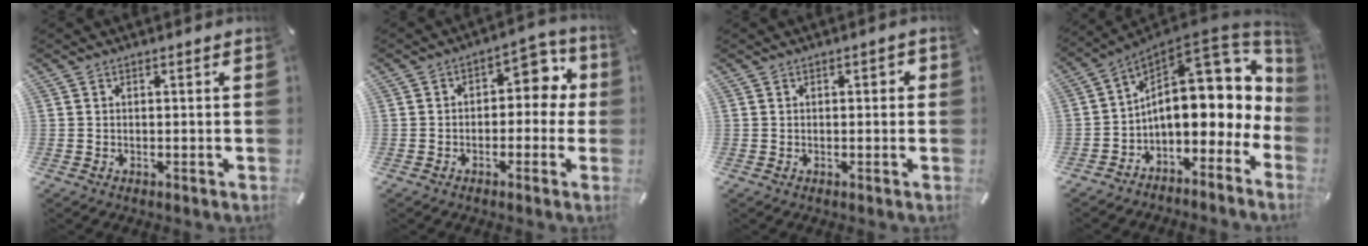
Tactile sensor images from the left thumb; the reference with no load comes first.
{"total": 8.1, "force": [1.3, 5.4, 5.9], "torque": [-0.066, -0.007, 0.013]}
{"total": 1.1, "force": [0.0, 0.6, 0.9], "torque": [-0.008, 0.003, -0.005]}
{"total": 17.3, "force": [4.3, 10.4, 13.1], "torque": [-0.170, -0.057, 0.073]}